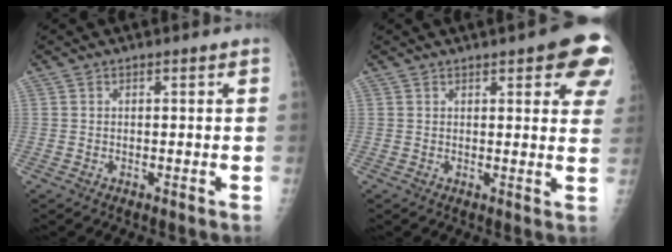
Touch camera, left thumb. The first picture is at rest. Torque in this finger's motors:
{"motor_torque": [1.58, 1.39, 0.58, -0.42, 0.01]}